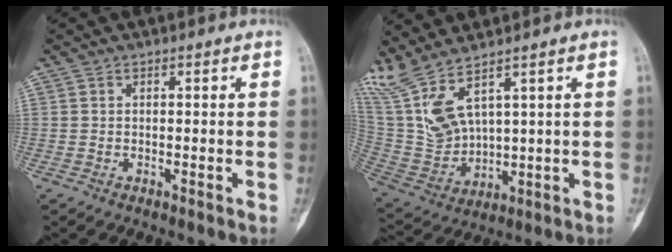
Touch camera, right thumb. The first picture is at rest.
{"total": 11.2, "force": [7.5, 3.2, 7.7], "torque": [-0.178, -0.034, 0.178]}